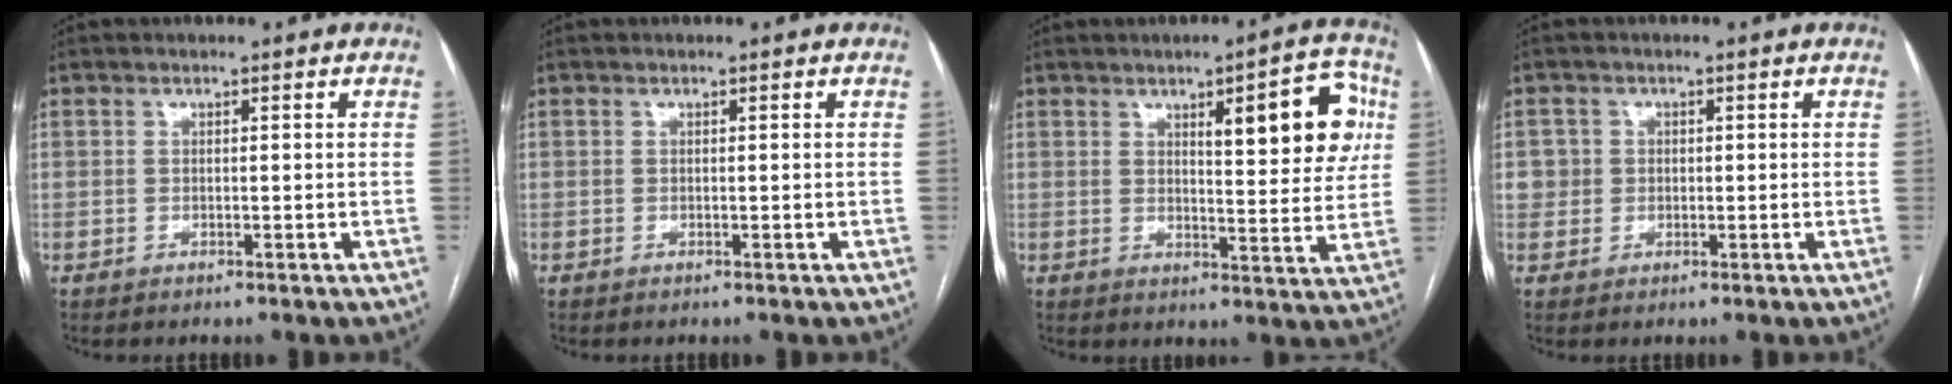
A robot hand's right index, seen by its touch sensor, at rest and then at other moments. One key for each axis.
{"total": 0.0}
{"total": 11.4, "fx": 3.9, "fy": 2.8, "fz": 10.4, "tx": -0.127, "ty": 0.014, "tz": 0.049}
{"total": 2.8, "fx": 0.4, "fy": 2.8, "fz": 0.0, "tx": 0.017, "ty": 0.008, "tz": 0.006}